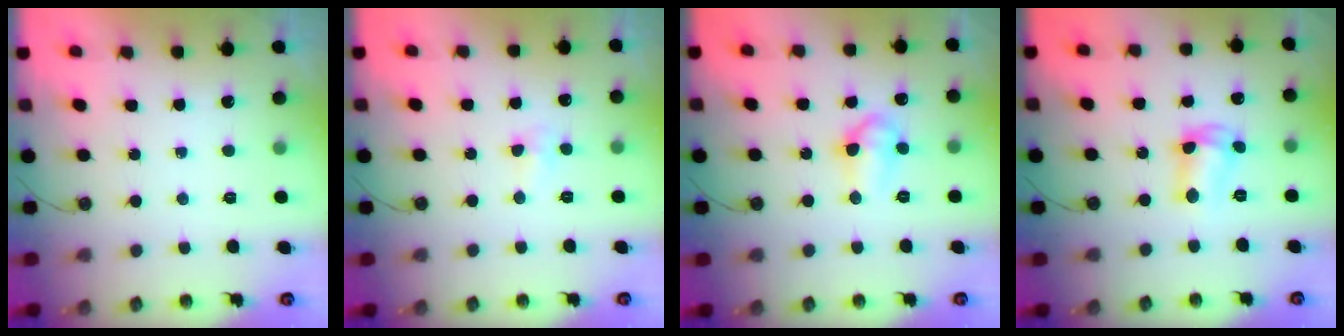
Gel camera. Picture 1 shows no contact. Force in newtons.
{"total": 5.4, "press": 4.4, "slide": 3.0}
{"total": 8.3, "press": 8.3, "slide": 0.8}
{"total": 6.7, "press": 6.7, "slide": 0.2}